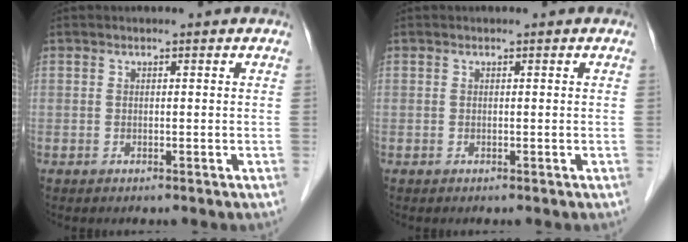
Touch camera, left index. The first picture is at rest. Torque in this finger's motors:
{"motor_torque": [0.00, 0.00, 0.00, 0.00]}